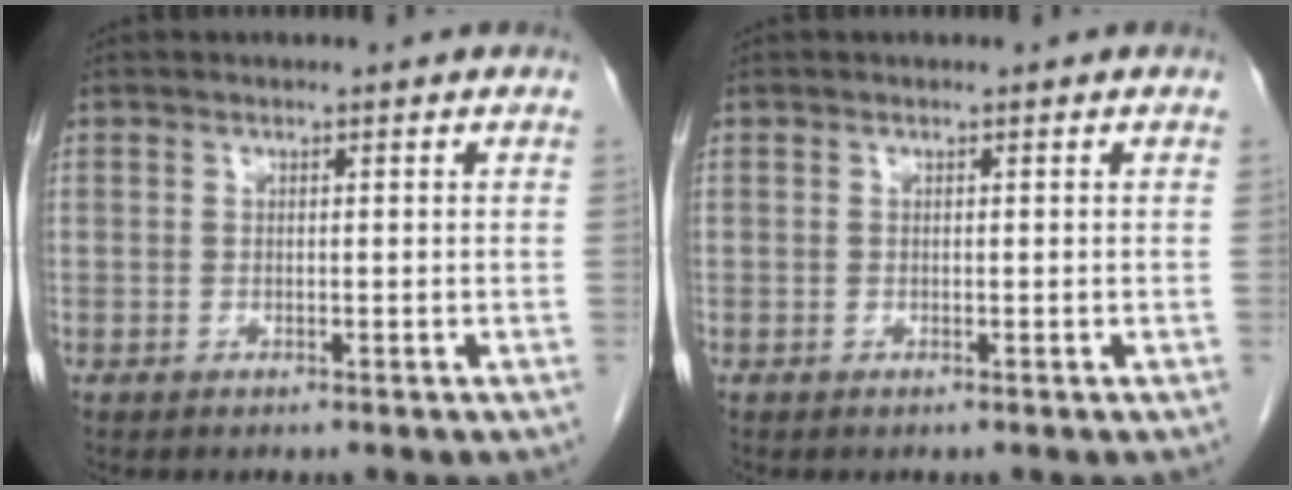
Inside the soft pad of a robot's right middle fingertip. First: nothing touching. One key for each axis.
{"total": 0.0}